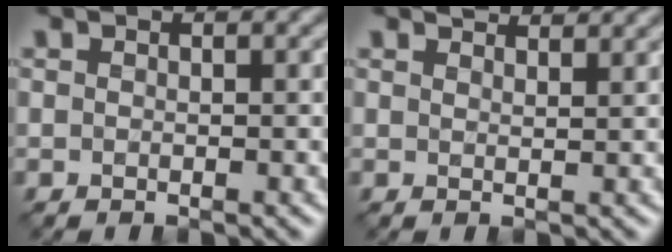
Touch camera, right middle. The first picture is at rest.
{"total": 2.7, "force": [2.6, 0.4, 0.6], "torque": [-0.003, 0.005, 0.034]}